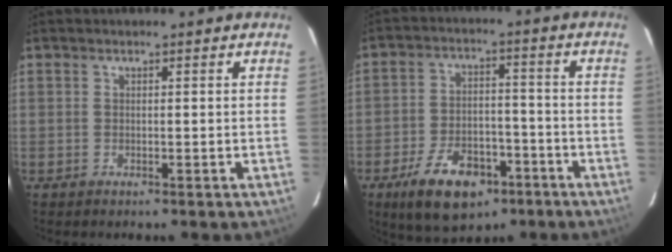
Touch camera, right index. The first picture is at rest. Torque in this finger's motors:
{"motor_torque": [1.16, -0.98, 0.59, 0.09]}